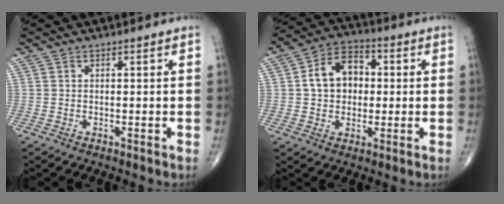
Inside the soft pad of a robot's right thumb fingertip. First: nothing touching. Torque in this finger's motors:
{"motor_torque": [-0.03, 0.35, 0.20, -0.05, 0.07]}